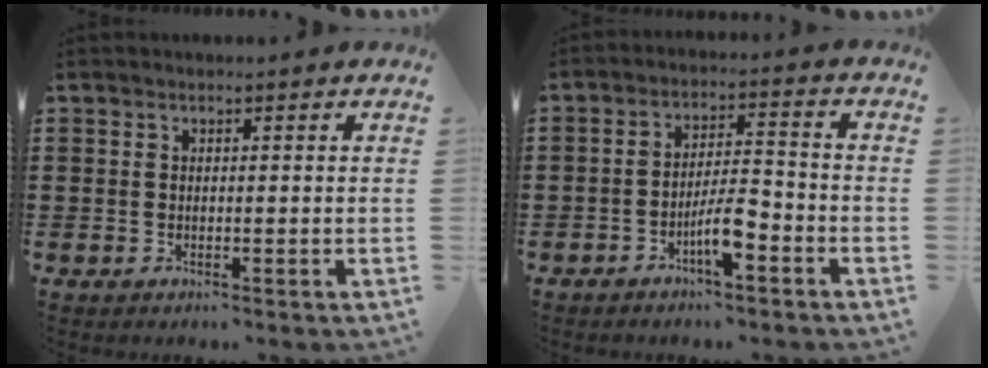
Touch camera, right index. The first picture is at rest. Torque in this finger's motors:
{"motor_torque": [1.30, 0.82, 0.26, 0.07]}